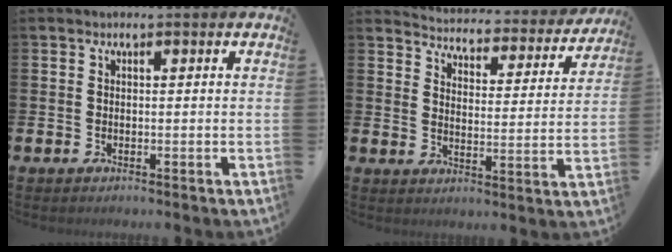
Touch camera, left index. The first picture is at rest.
{"total": 3.9, "force": [3.8, 0.8, 0.4], "torque": [-0.028, -0.039, 0.057]}